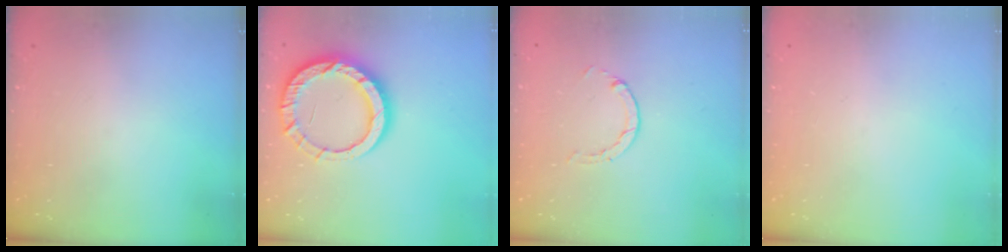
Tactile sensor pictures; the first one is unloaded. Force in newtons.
{"total": 15.1, "press": 15.0, "slide": 1.1}
{"total": 0.6, "press": 0.6, "slide": 0.2}
{"total": 0.0}